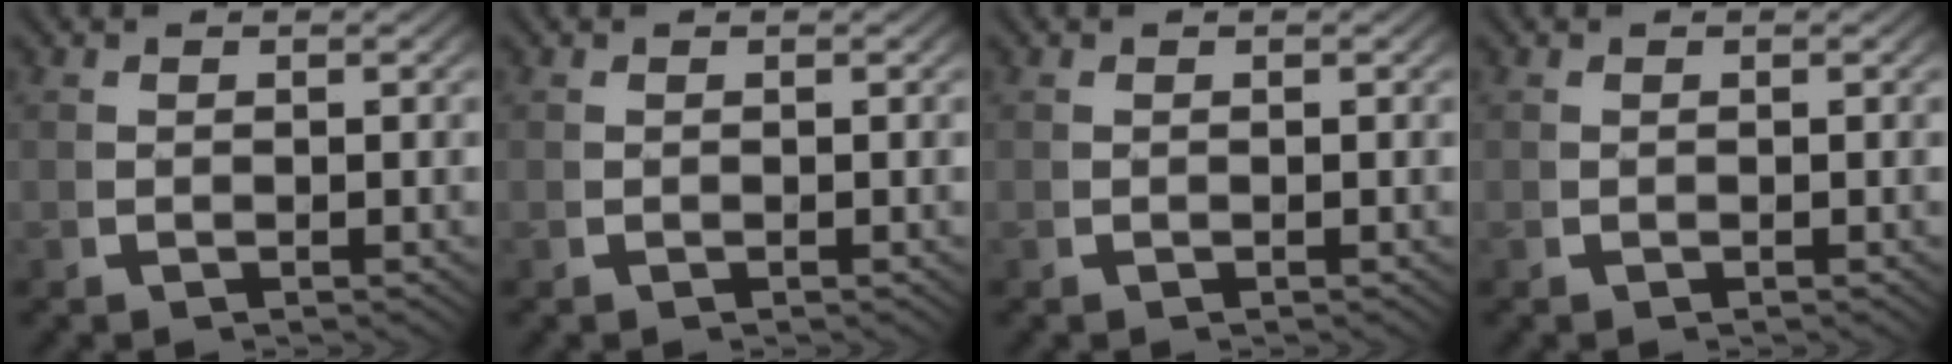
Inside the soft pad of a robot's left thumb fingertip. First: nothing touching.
{"total": 0.0}
{"total": 0.0}
{"total": 0.0}